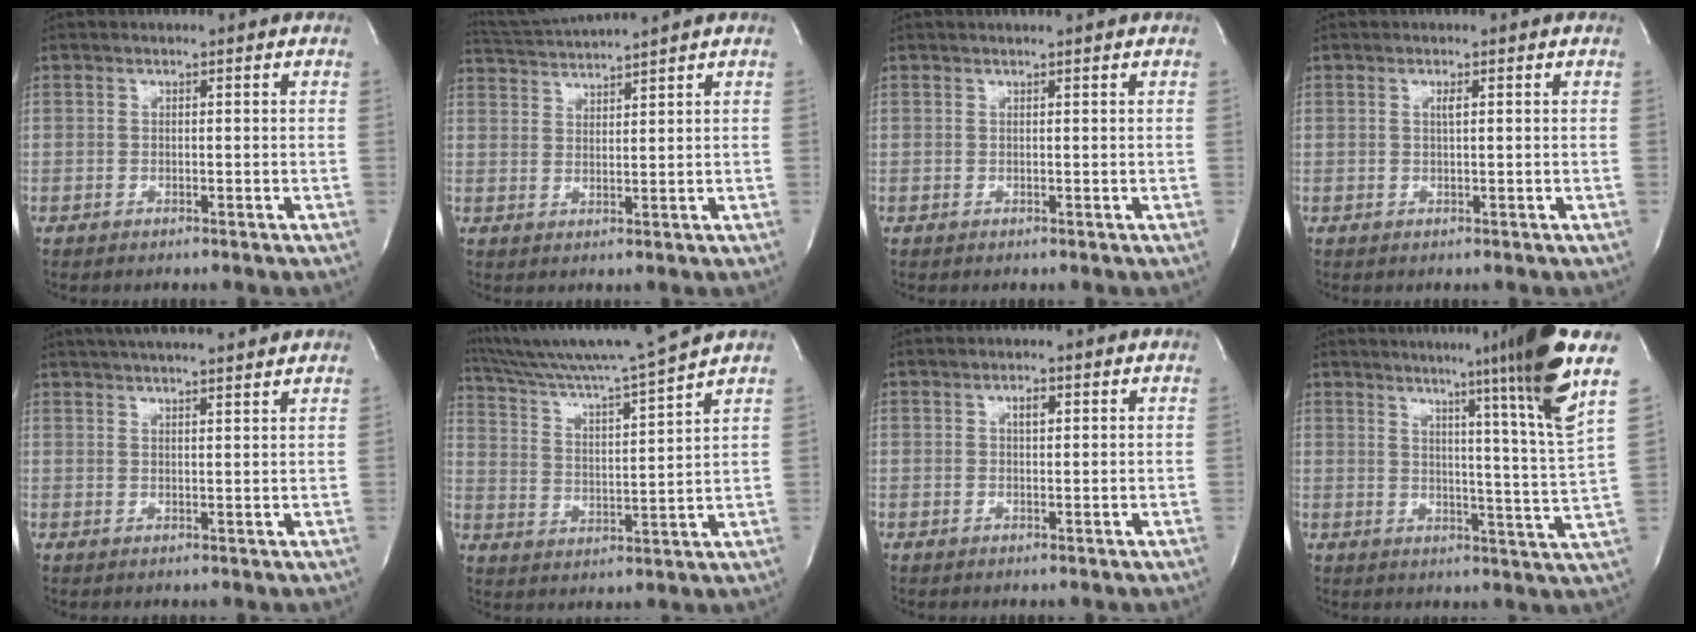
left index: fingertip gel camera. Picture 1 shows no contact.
{"total": 6.0, "force": [5.6, -1.9, 1.2], "torque": [-0.030, 0.003, 0.107]}
{"total": 1.1, "force": [1.0, -0.3, 0.4], "torque": [-0.018, 0.000, 0.016]}
{"total": 0.8, "force": [0.1, 0.0, 0.8], "torque": [-0.023, -0.004, 0.002]}
{"total": 13.0, "force": [11.4, 1.1, 6.1], "torque": [-0.107, 0.025, 0.156]}
{"total": 14.8, "force": [13.3, -2.7, 6.0], "torque": [-0.116, -0.025, 0.215]}
{"total": 1.4, "force": [0.4, 0.5, 1.2], "torque": [-0.025, -0.004, 0.005]}
{"total": 14.8, "force": [9.1, -4.2, 10.8], "torque": [-0.153, -0.053, 0.109]}